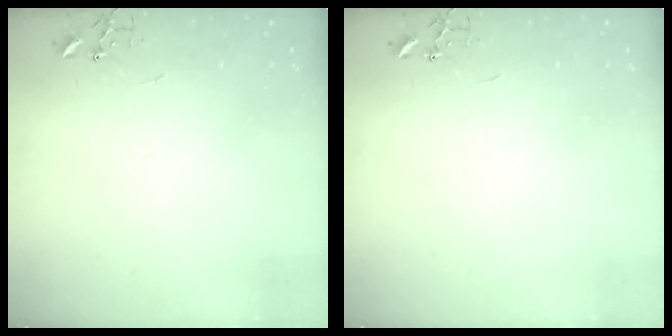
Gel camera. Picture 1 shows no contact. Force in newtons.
{"total": 0.0}